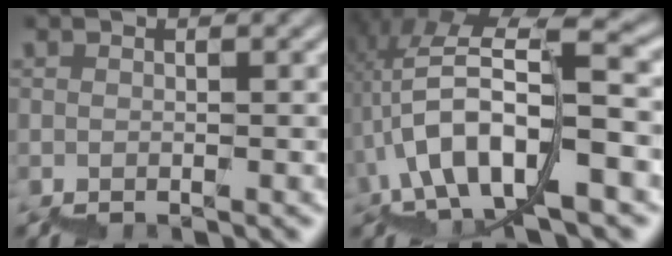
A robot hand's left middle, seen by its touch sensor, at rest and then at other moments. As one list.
[{"total": 9.0, "force": [0.1, 3.1, 8.5], "torque": [-0.147, 0.028, 0.007]}]